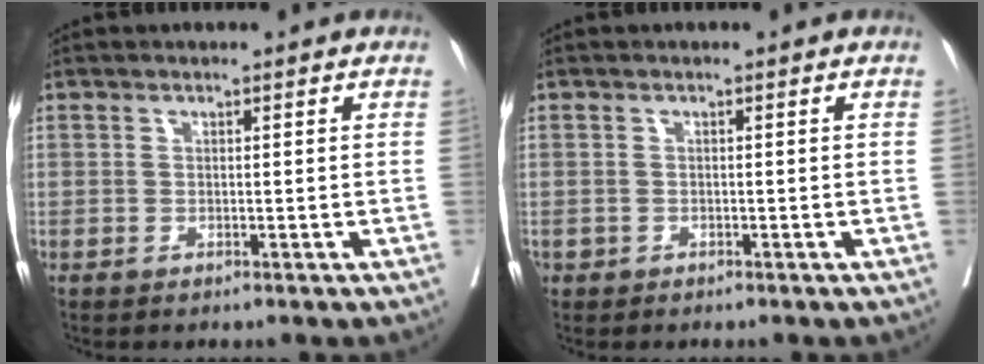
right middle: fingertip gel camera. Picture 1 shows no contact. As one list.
[{"total": 0.6, "force": [-0.3, 0.5, 0.0], "torque": [-0.003, 0.004, -0.004]}]